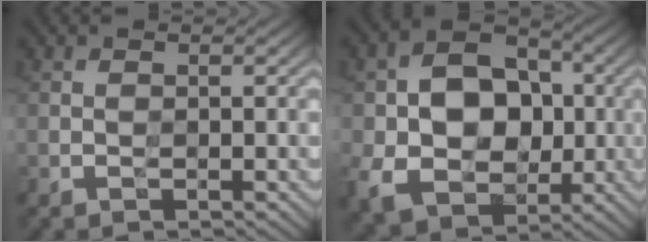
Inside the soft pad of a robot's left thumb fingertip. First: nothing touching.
{"total": 12.6, "force": [-1.1, 9.6, 8.1], "torque": [-0.158, -0.007, -0.023]}